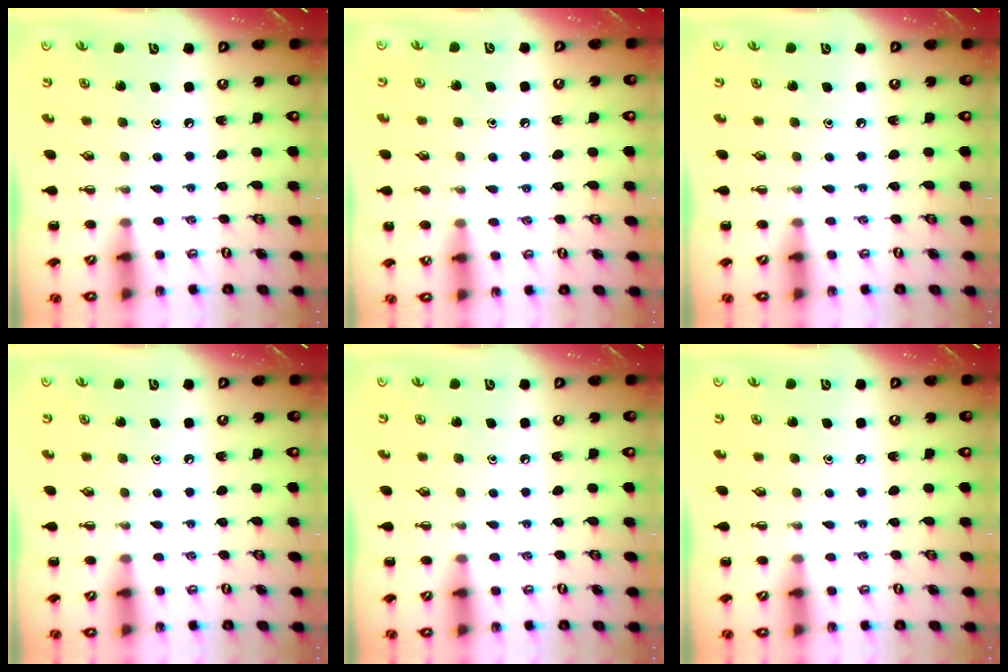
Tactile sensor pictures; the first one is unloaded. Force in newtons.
{"total": 5.6, "press": 5.2, "slide": 2.1}
{"total": 0.0}
{"total": 0.0}
{"total": 0.0}
{"total": 0.0}